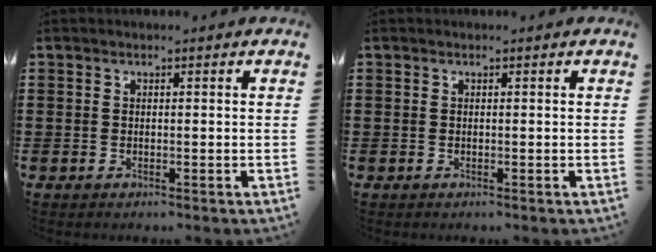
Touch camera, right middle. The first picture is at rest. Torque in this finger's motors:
{"motor_torque": [0.00, 0.00, -0.01, 0.00]}